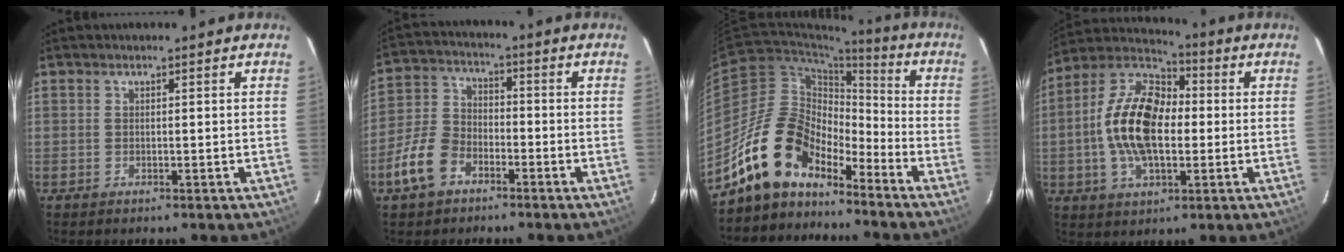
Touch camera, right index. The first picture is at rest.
{"total": 9.7, "force": [-5.5, 6.2, 5.0], "torque": [-0.115, 0.016, -0.111]}
{"total": 14.9, "force": [-11.5, 7.4, 5.8], "torque": [-0.111, 0.021, -0.210]}
{"total": 16.2, "force": [-0.9, 8.9, 13.5], "torque": [-0.267, 0.016, -0.023]}